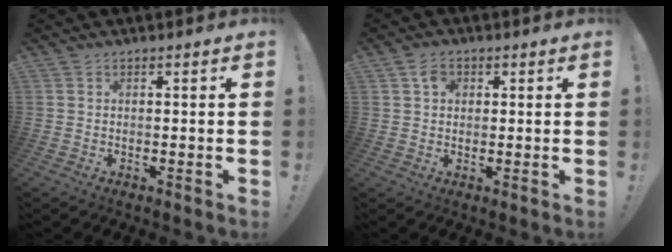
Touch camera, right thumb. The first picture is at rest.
{"total": 3.6, "force": [1.3, 2.8, 1.8], "torque": [-0.025, 0.000, 0.021]}